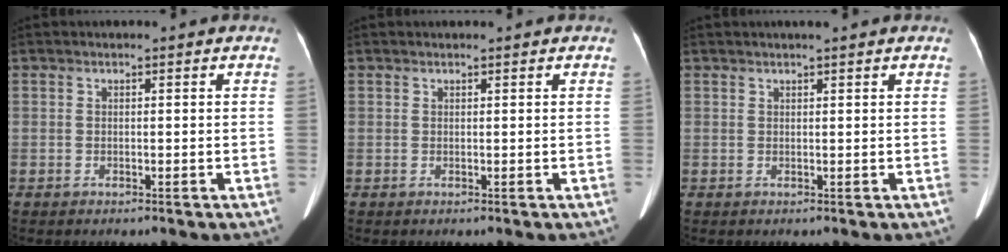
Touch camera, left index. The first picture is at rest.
{"total": 0.9, "force": [-0.8, -0.2, -0.5], "torque": [0.010, 0.007, -0.013]}
{"total": 0.7, "force": [0.3, -0.3, 0.5], "torque": [0.000, 0.015, 0.001]}